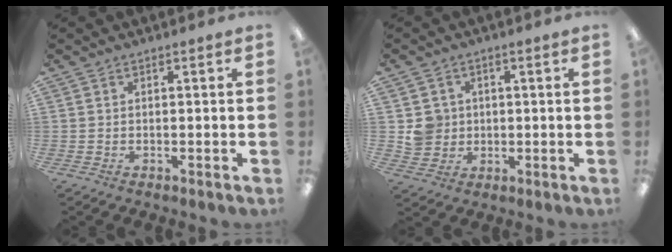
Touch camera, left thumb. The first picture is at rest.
{"total": 5.4, "force": [0.6, 5.3, 0.7], "torque": [-0.005, 0.004, 0.012]}